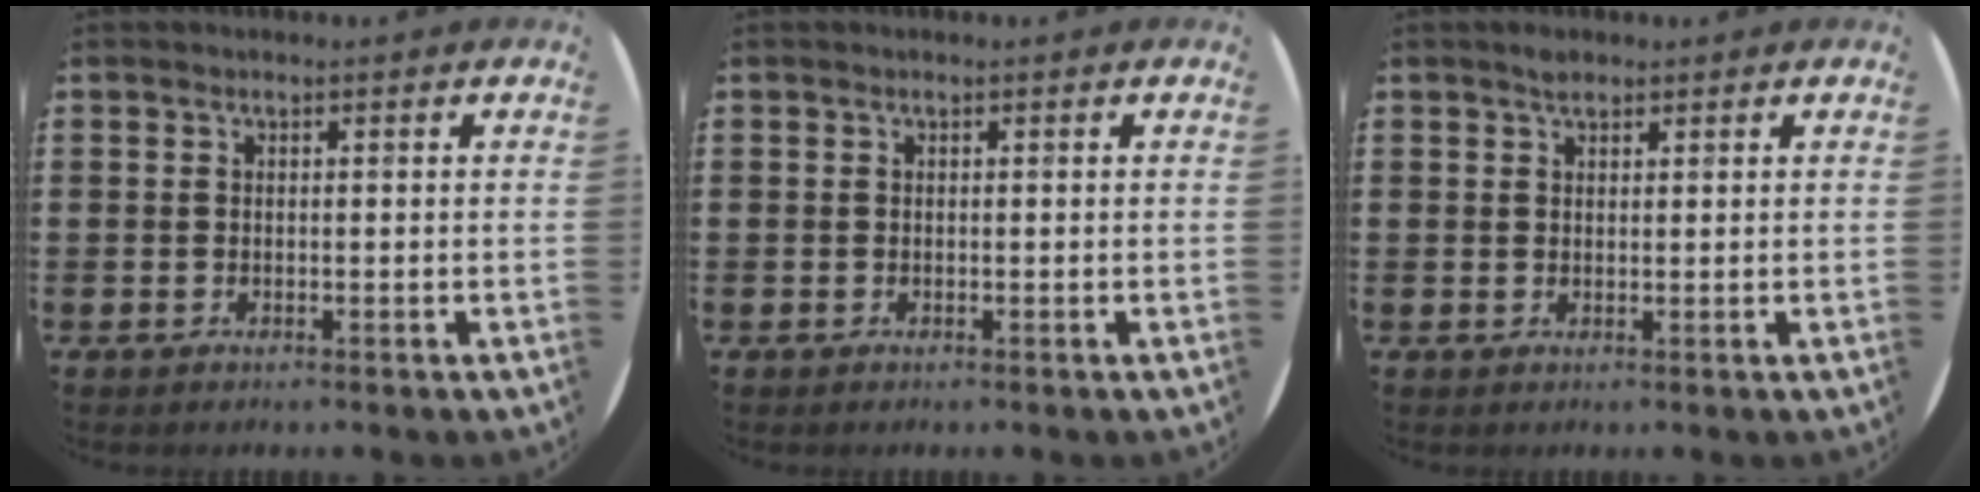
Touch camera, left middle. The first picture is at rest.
{"total": 0.0}
{"total": 1.3, "force": [1.1, 0.5, 0.4], "torque": [-0.002, 0.002, 0.018]}